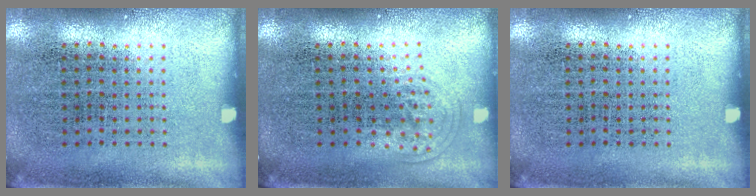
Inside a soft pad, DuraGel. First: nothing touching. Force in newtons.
{"total": 1.0, "press": 0.6, "slide": 0.8}
{"total": 0.0}